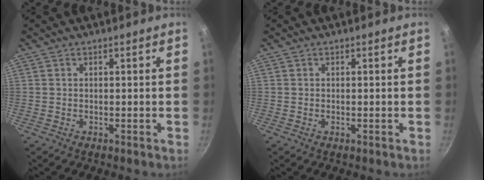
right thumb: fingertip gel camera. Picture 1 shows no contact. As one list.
[{"total": 0.7, "force": [-0.2, 0.3, 0.6], "torque": [-0.010, 0.001, -0.004]}]